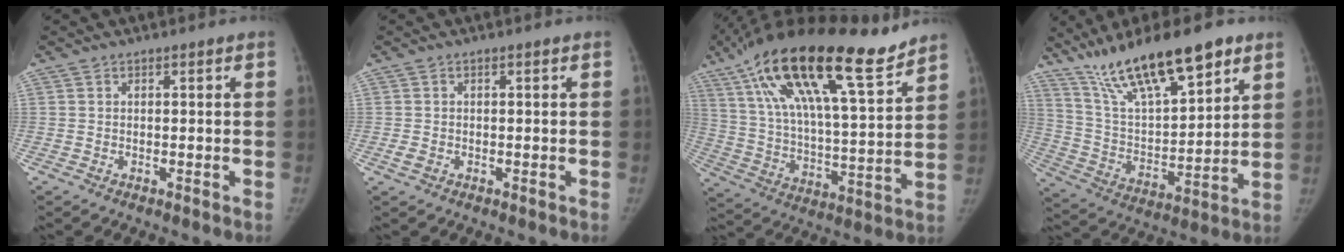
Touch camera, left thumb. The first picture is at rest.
{"total": 1.4, "force": [-0.5, 1.1, 0.7], "torque": [-0.013, -0.001, -0.009]}
{"total": 27.1, "force": [17.8, 6.8, 19.2], "torque": [-0.326, -0.040, 0.306]}
{"total": 21.4, "force": [14.3, 6.2, 14.6], "torque": [-0.232, -0.045, 0.260]}